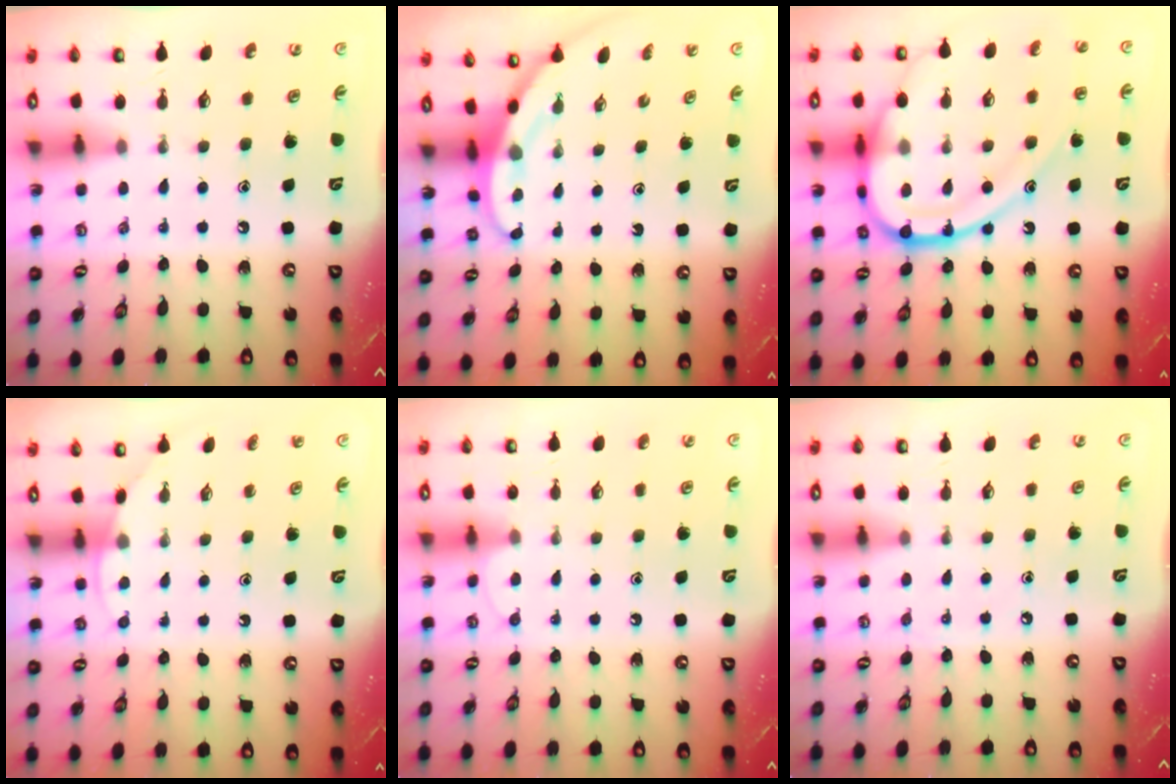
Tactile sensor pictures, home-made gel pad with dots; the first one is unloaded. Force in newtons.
{"total": 3.4, "press": 3.4, "slide": 0.1}
{"total": 22.9, "press": 22.7, "slide": 2.3}
{"total": 3.9, "press": 3.8, "slide": 0.4}
{"total": 6.0, "press": 6.0, "slide": 0.7}
{"total": 3.7, "press": 3.6, "slide": 0.6}